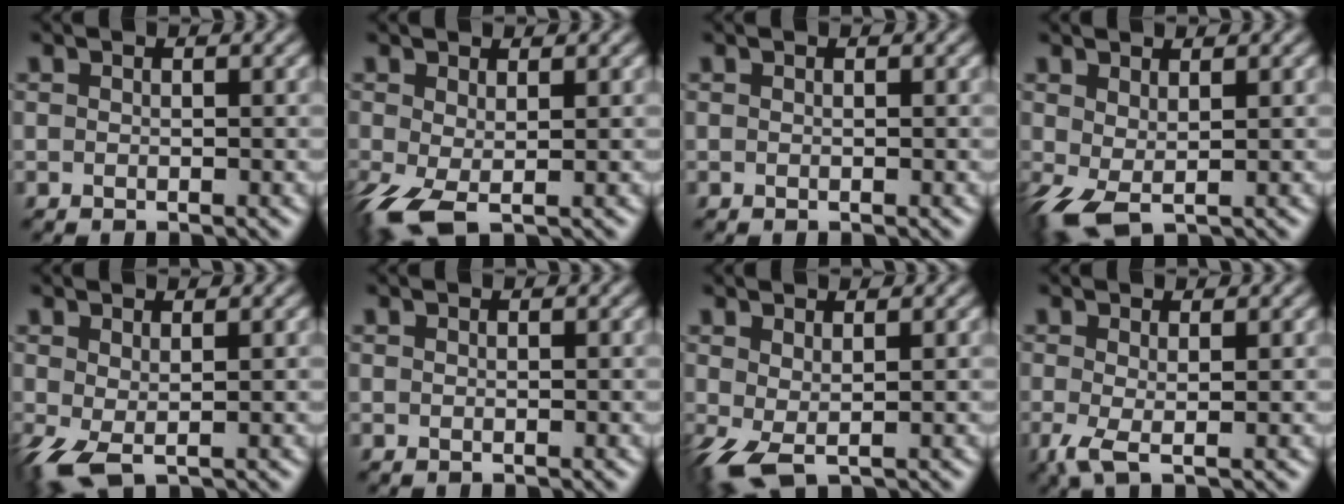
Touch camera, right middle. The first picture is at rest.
{"total": 3.9, "force": [-0.9, 1.7, 3.4], "torque": [-0.087, -0.006, -0.021]}
{"total": 0.0}
{"total": 3.3, "force": [-0.2, 1.6, 2.9], "torque": [-0.077, -0.003, -0.004]}
{"total": 2.9, "force": [-0.4, 1.2, 2.6], "torque": [-0.068, -0.003, -0.010]}
{"total": 0.0}
{"total": 3.0, "force": [-0.1, 1.2, 2.7], "torque": [-0.070, -0.004, -0.002]}
{"total": 2.2, "force": [-0.4, 0.5, 2.2], "torque": [-0.053, -0.009, -0.011]}